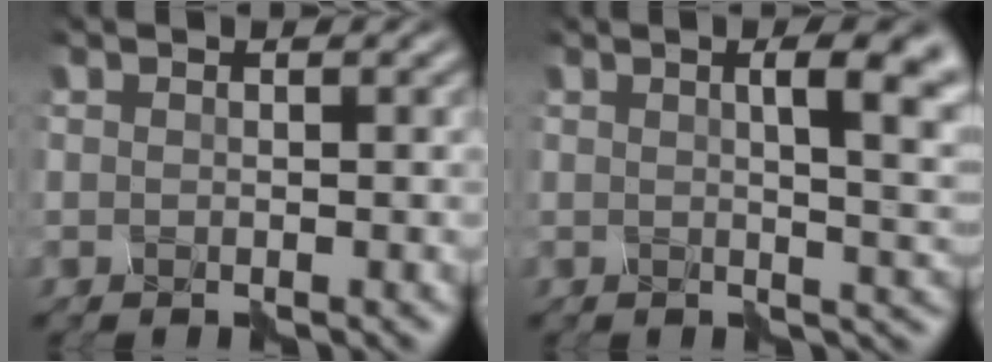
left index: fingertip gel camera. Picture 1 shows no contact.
{"total": 8.0, "force": [2.3, 3.3, 6.9], "torque": [-0.036, 0.035, 0.024]}